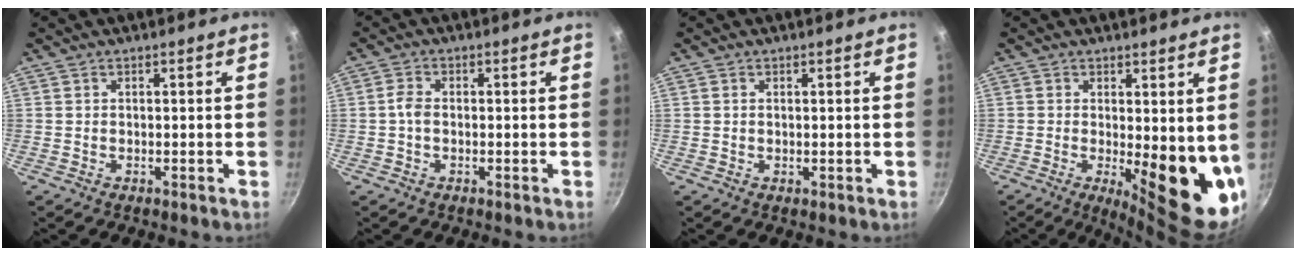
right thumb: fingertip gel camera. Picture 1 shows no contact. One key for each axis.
{"total": 2.5, "fx": -0.2, "fy": 1.7, "fz": 1.8, "tx": -0.039, "ty": 0.010, "tz": -0.009}
{"total": 0.6, "fx": 0.2, "fy": 0.4, "fz": 0.4, "tx": -0.006, "ty": 0.000, "tz": 0.003}
{"total": 13.4, "fx": -0.5, "fy": 4.8, "fz": 12.5, "tx": -0.135, "ty": -0.029, "tz": 0.004}